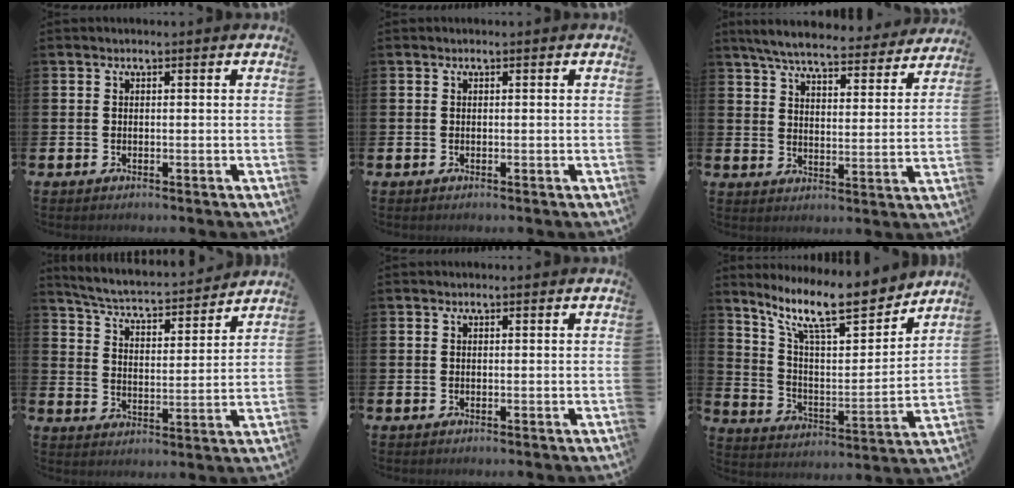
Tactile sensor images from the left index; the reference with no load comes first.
{"total": 0.0}
{"total": 6.7, "force": [6.2, 0.9, 2.2], "torque": [-0.063, -0.039, 0.106]}
{"total": 5.0, "force": [4.8, 0.5, 1.1], "torque": [-0.051, -0.042, 0.078]}
{"total": 0.0}
{"total": 13.2, "force": [10.8, 3.3, 6.8], "torque": [-0.150, -0.064, 0.187]}